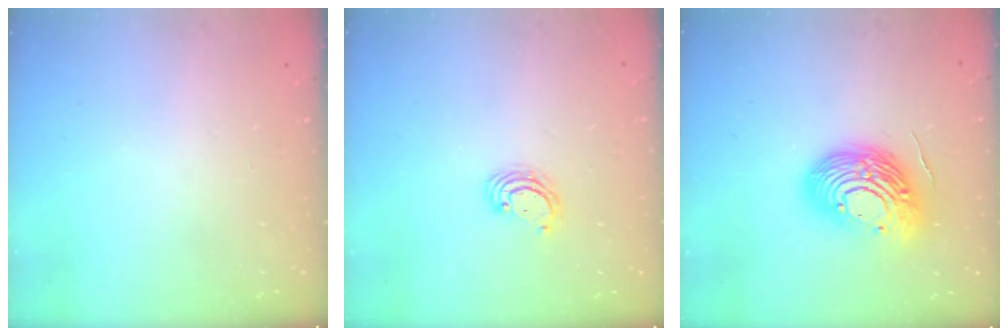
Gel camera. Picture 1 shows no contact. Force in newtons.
{"total": 3.8, "press": 3.8, "slide": 0.2}
{"total": 17.3, "press": 17.3, "slide": 1.4}